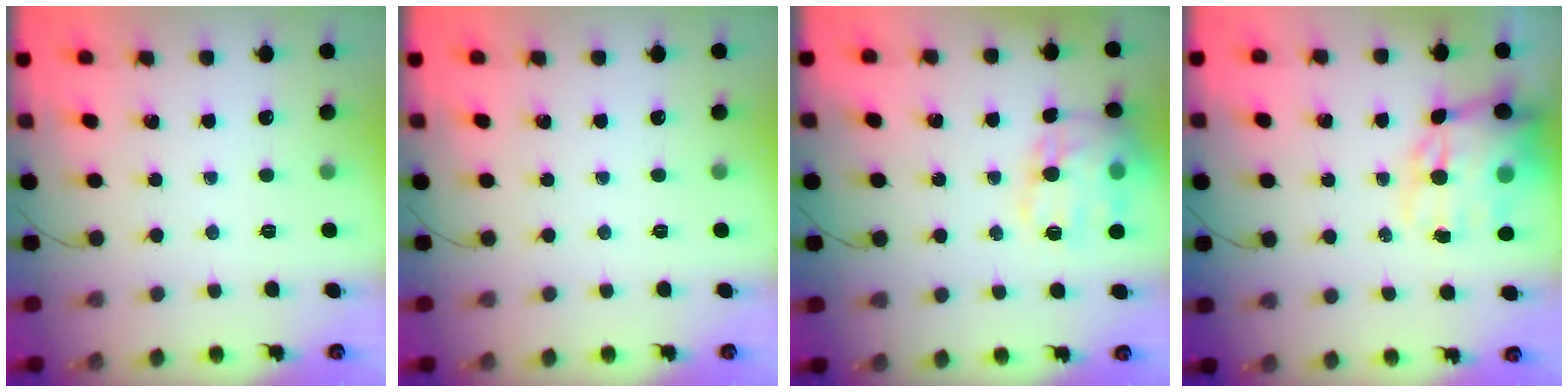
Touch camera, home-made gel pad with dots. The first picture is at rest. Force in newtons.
{"total": 0.0}
{"total": 17.0, "press": 16.9, "slide": 1.8}
{"total": 15.9, "press": 15.3, "slide": 4.3}